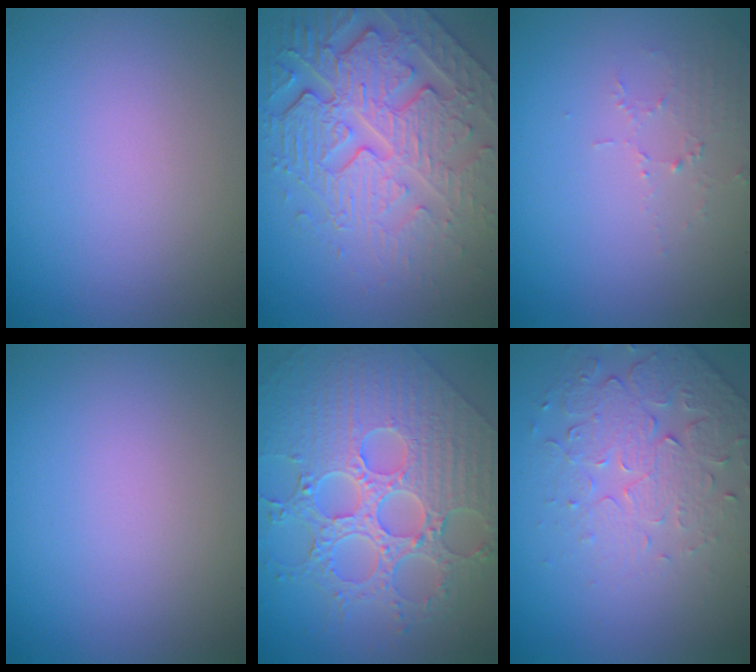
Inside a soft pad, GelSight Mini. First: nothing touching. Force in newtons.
{"total": 7.7, "press": 5.9, "slide": 4.9}
{"total": 1.5, "press": 1.5, "slide": 0.2}
{"total": 0.0}
{"total": 9.8, "press": 7.2, "slide": 6.6}
{"total": 5.1, "press": 3.7, "slide": 3.5}